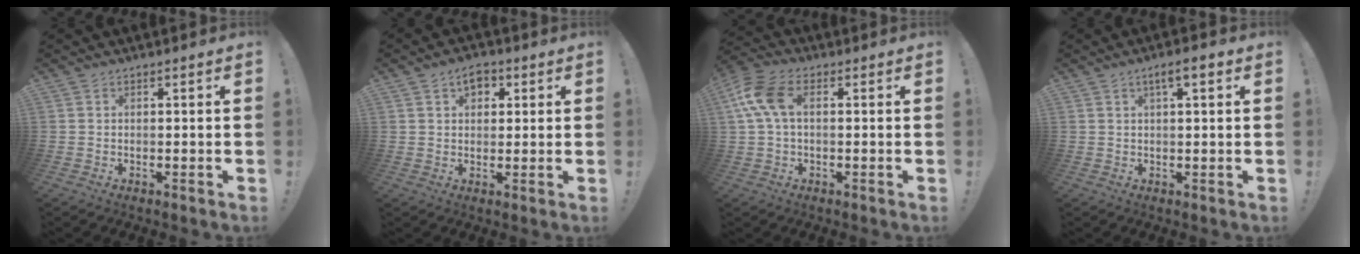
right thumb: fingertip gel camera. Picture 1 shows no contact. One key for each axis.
{"total": 5.1, "fx": 2.3, "fy": 3.6, "fz": 2.8, "tx": -0.035, "ty": 0.000, "tz": 0.039}
{"total": 10.4, "fx": 2.1, "fy": 5.8, "fz": 8.3, "tx": -0.178, "ty": 0.007, "tz": 0.043}
{"total": 4.2, "fx": 1.7, "fy": 0.8, "fz": 3.7, "tx": -0.057, "ty": -0.003, "tz": 0.024}